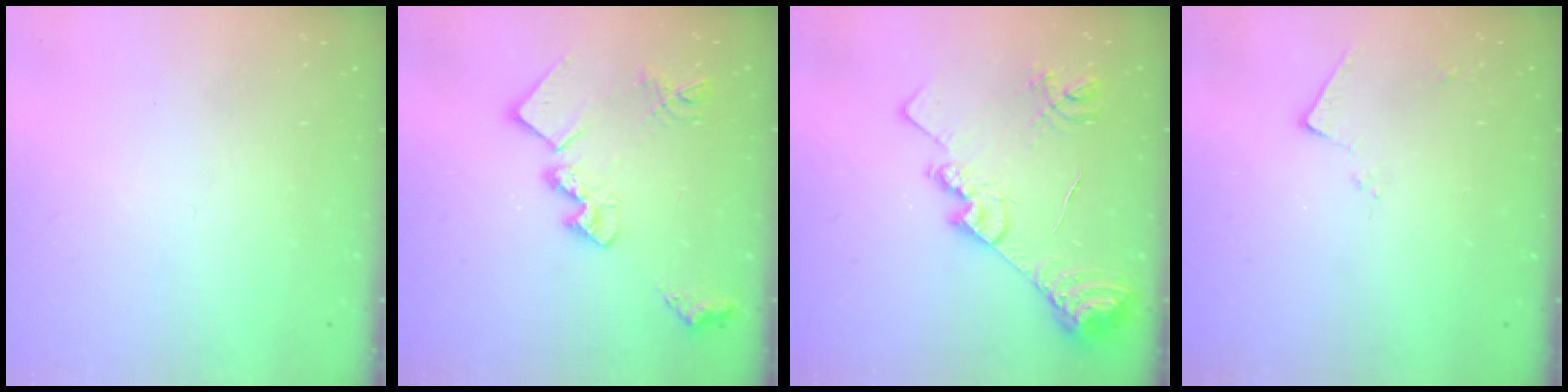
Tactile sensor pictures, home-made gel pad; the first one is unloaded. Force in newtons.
{"total": 17.8, "press": 17.7, "slide": 1.2}
{"total": 18.3, "press": 18.2, "slide": 1.9}
{"total": 7.8, "press": 7.8, "slide": 0.2}